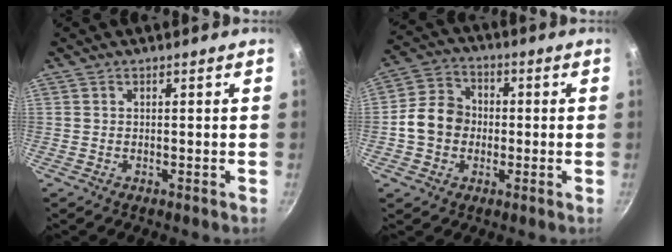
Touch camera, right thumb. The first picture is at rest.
{"total": 9.5, "force": [-0.9, 8.0, 4.9], "torque": [-0.056, 0.022, -0.033]}